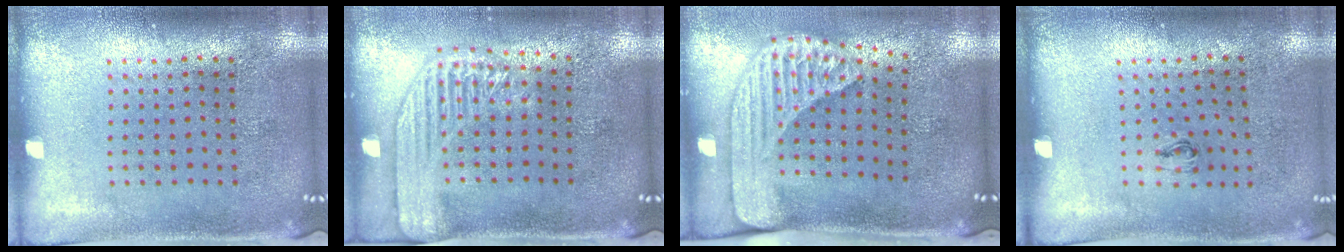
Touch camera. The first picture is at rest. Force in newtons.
{"total": 2.2, "press": 1.9, "slide": 1.0}
{"total": 2.4, "press": 1.8, "slide": 1.7}
{"total": 0.6, "press": 0.2, "slide": 0.5}